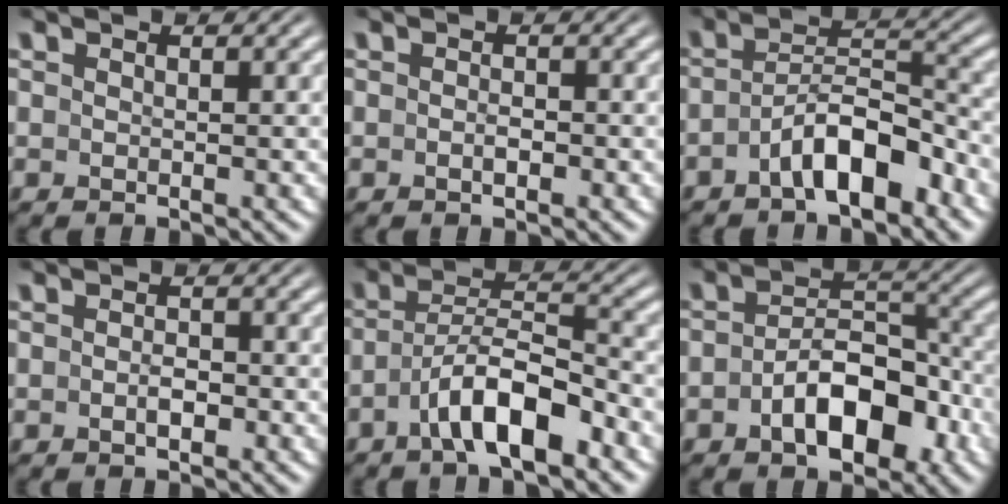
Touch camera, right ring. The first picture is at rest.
{"total": 0.9, "force": [-0.5, 0.3, 0.7], "torque": [-0.014, 0.000, -0.008]}
{"total": 5.2, "force": [-3.2, 2.0, 3.6], "torque": [-0.049, -0.003, -0.050]}
{"total": 1.2, "force": [-0.6, 0.5, 0.9], "torque": [-0.018, -0.001, -0.010]}
{"total": 5.1, "force": [-2.6, 1.8, 3.9], "torque": [-0.063, -0.010, -0.040]}
{"total": 6.1, "force": [-2.9, 3.3, 4.2], "torque": [-0.060, -0.007, -0.043]}